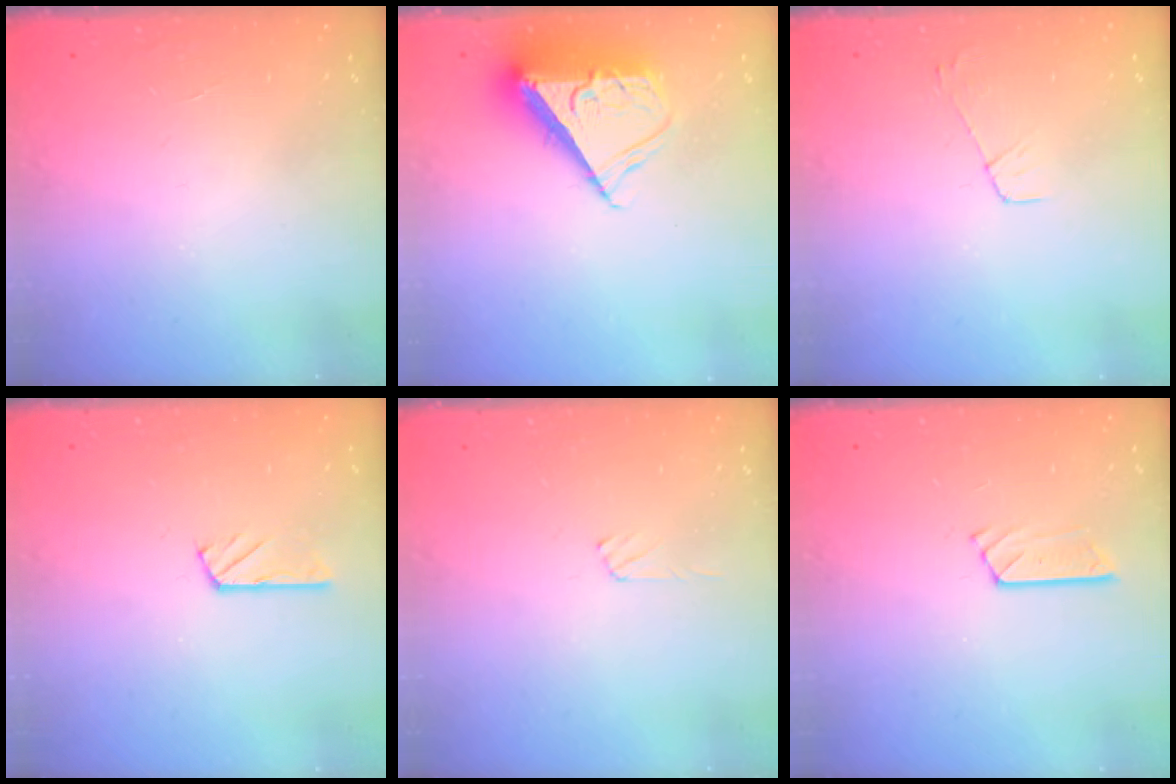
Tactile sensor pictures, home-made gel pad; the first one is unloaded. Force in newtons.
{"total": 10.0, "press": 9.9, "slide": 1.1}
{"total": 3.7, "press": 3.6, "slide": 0.4}
{"total": 2.7, "press": 2.7, "slide": 0.1}
{"total": 4.7, "press": 4.7, "slide": 0.4}
{"total": 3.4, "press": 3.3, "slide": 0.4}